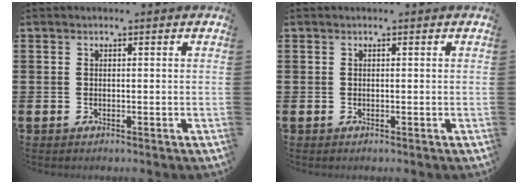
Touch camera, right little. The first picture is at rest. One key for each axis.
{"total": 0.0}